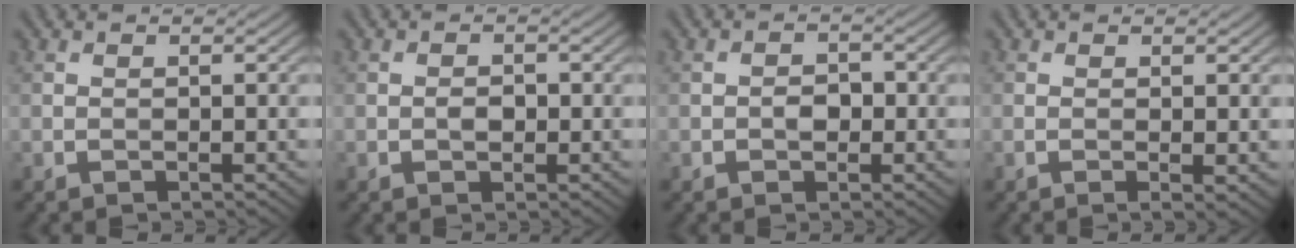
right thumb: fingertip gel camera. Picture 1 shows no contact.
{"total": 1.4, "force": [-0.3, 1.0, 1.0], "torque": [-0.018, -0.002, -0.008]}
{"total": 1.9, "force": [-0.5, 1.4, 1.1], "torque": [-0.022, -0.001, -0.012]}
{"total": 1.4, "force": [0.1, 0.2, 1.4], "torque": [-0.029, -0.006, 0.000]}